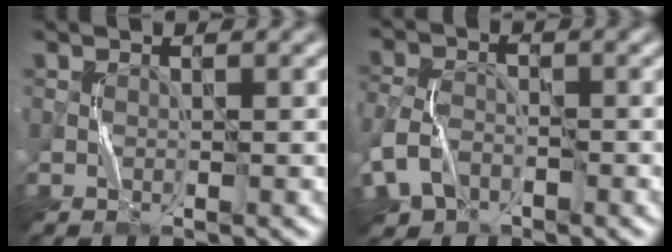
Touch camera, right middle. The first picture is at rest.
{"total": 4.7, "force": [-2.2, 3.3, 2.4], "torque": [-0.060, -0.004, -0.050]}